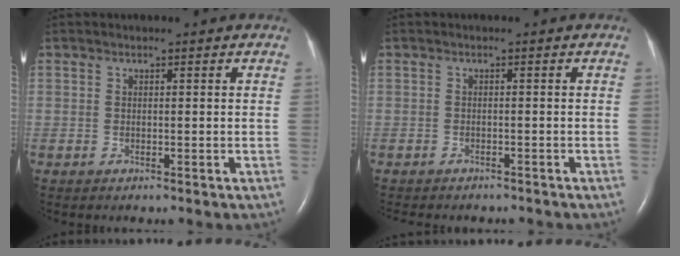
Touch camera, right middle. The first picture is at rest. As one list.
[{"total": 6.7, "force": [-5.9, 2.2, 2.4], "torque": [-0.028, 0.001, -0.070]}]